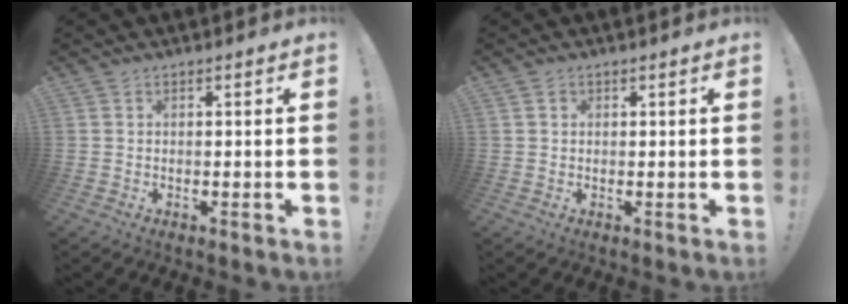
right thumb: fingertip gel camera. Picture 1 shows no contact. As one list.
[{"total": 1.1, "force": [0.4, 1.1, 0.2], "torque": [-0.010, 0.007, 0.008]}]